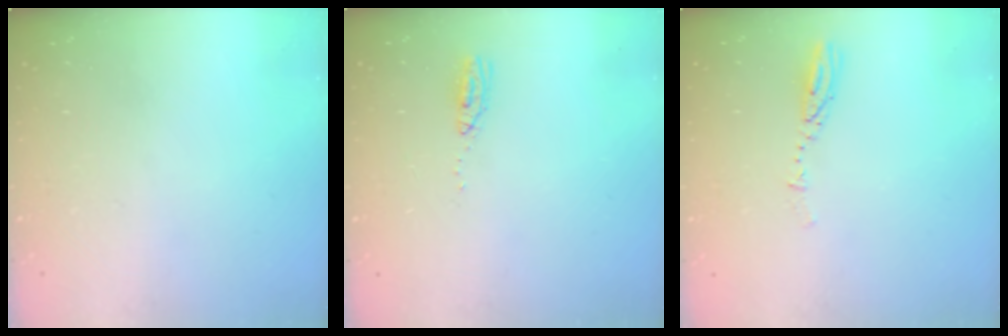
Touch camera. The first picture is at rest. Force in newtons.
{"total": 9.3, "press": 5.1, "slide": 7.7}
{"total": 3.6, "press": 3.5, "slide": 0.5}